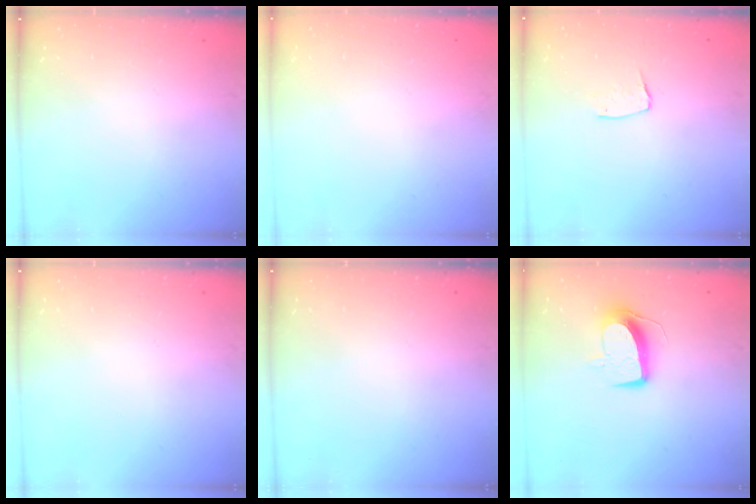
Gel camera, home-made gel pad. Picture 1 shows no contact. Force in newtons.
{"total": 0.0}
{"total": 4.7, "press": 4.7, "slide": 0.3}
{"total": 0.0}
{"total": 0.0}
{"total": 9.8, "press": 9.7, "slide": 0.8}